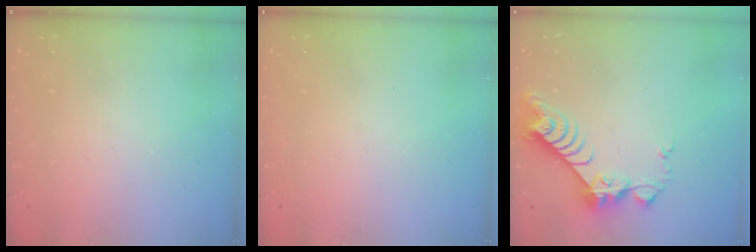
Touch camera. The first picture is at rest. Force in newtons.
{"total": 0.0}
{"total": 8.4, "press": 8.3, "slide": 0.8}